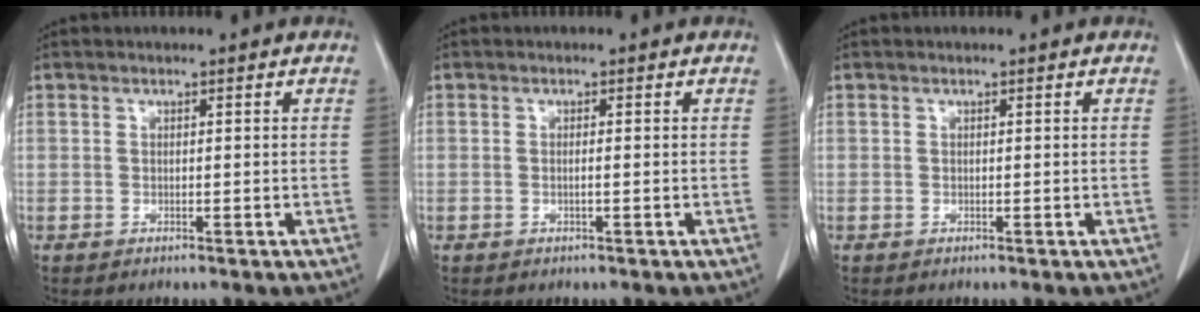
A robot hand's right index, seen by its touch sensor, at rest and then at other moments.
{"total": 0.7, "force": [-0.1, 0.0, 0.6], "torque": [-0.012, 0.002, 0.001]}
{"total": 0.0}